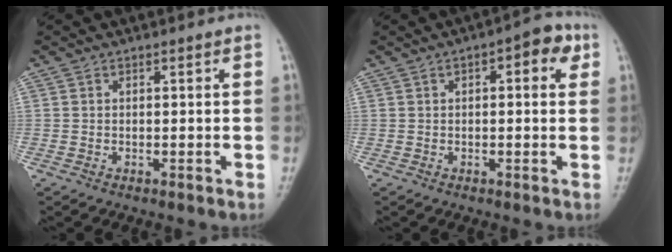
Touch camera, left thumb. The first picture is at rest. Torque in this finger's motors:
{"motor_torque": [-0.47, 0.92, -0.23, -0.01, -0.03]}